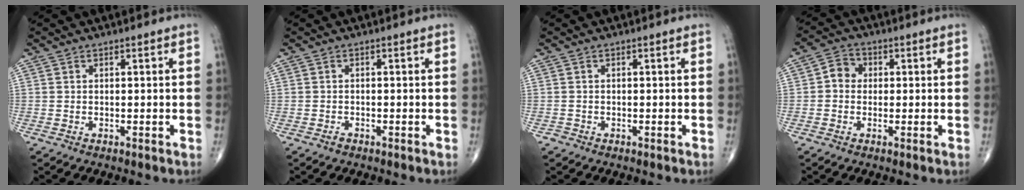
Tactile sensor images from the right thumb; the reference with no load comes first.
{"total": 0.9, "force": [-0.7, 0.5, 0.3], "torque": [-0.006, 0.002, -0.013]}
{"total": 0.7, "force": [-0.4, 0.6, 0.0], "torque": [0.000, 0.002, -0.012]}
{"total": 4.1, "force": [0.0, 3.6, 1.9], "torque": [-0.015, 0.012, -0.010]}